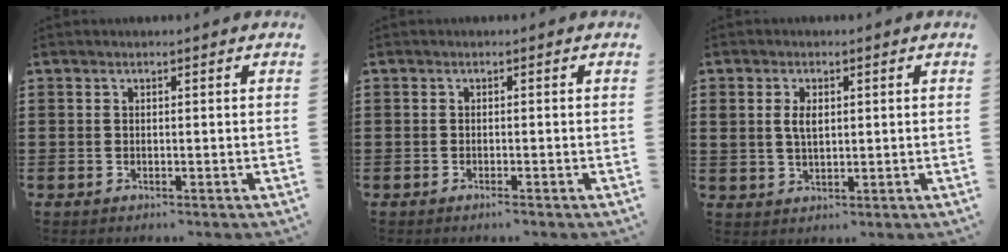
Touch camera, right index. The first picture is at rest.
{"total": 0.7, "force": [-0.6, 0.0, 0.4], "torque": [-0.008, -0.002, -0.011]}
{"total": 3.2, "force": [0.7, 1.8, 2.6], "torque": [-0.055, 0.008, 0.011]}